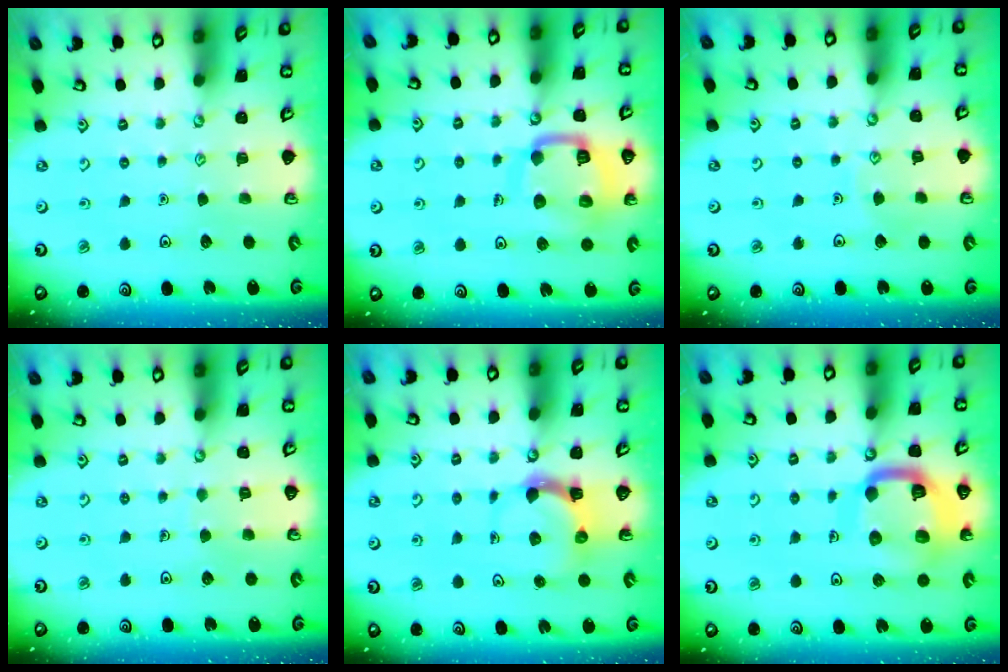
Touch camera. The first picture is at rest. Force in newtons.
{"total": 13.7, "press": 13.7, "slide": 1.4}
{"total": 4.8, "press": 4.8, "slide": 0.2}
{"total": 2.9, "press": 2.9, "slide": 0.2}
{"total": 4.8, "press": 4.8, "slide": 0.6}
{"total": 16.3, "press": 16.2, "slide": 1.7}